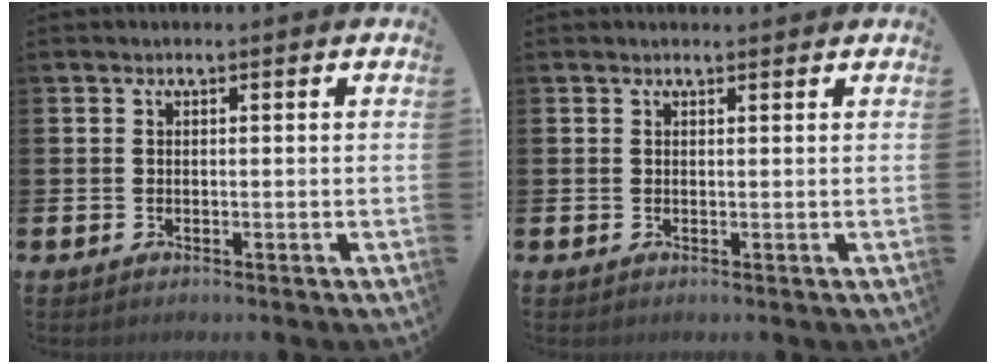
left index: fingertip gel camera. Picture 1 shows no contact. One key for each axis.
{"total": 0.6, "fx": 0.6, "fy": 0.1, "fz": 0.1, "tx": 0.005, "ty": -0.002, "tz": 0.009}